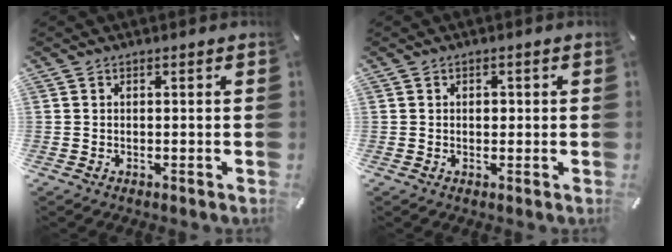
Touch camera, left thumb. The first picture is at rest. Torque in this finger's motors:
{"motor_torque": [0.48, 0.62, 0.37, -0.08, 0.00]}